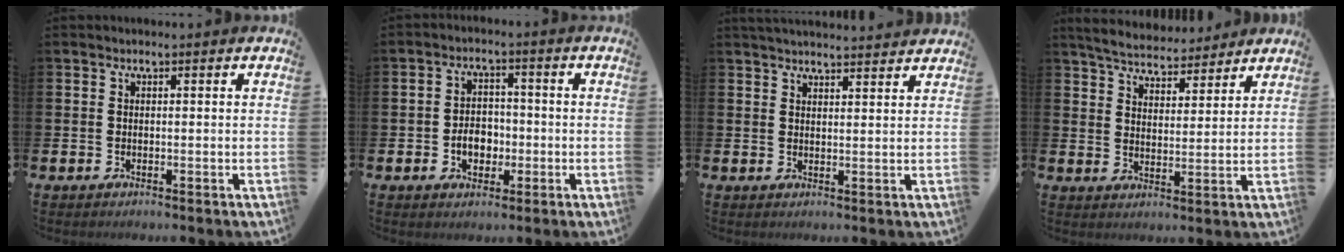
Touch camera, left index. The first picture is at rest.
{"total": 4.1, "force": [-1.1, 3.1, 2.5], "torque": [-0.035, 0.001, -0.027]}
{"total": 3.1, "force": [3.1, -0.1, 0.2], "torque": [-0.006, -0.016, 0.055]}
{"total": 5.5, "force": [5.4, 1.0, 0.8], "torque": [-0.042, -0.027, 0.097]}